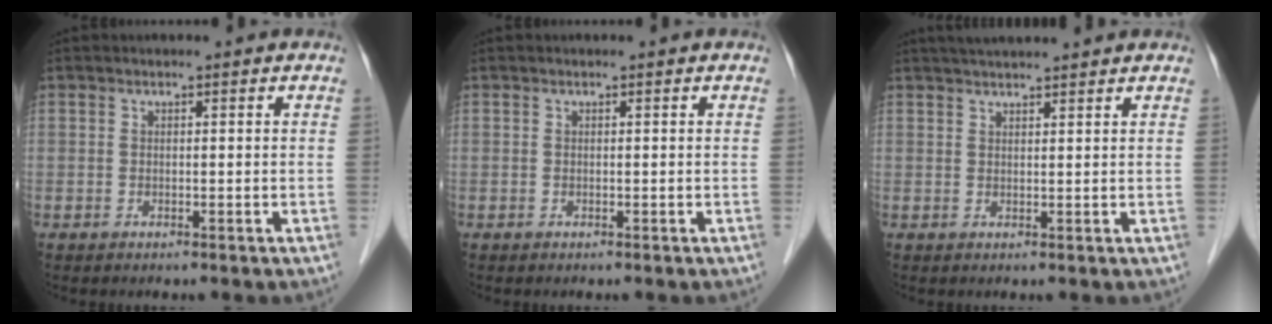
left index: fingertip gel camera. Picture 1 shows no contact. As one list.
[{"total": 0.0}, {"total": 6.8, "force": [6.1, 0.3, 2.9], "torque": [-0.043, 0.036, 0.088]}]